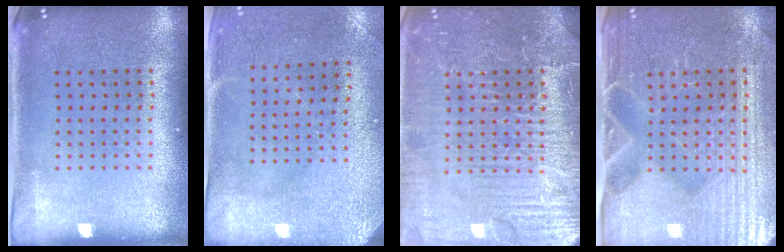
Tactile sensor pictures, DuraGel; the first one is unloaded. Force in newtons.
{"total": 3.0, "press": 2.4, "slide": 1.8}
{"total": 7.7, "press": 7.7, "slide": 0.9}
{"total": 4.7, "press": 4.4, "slide": 1.8}